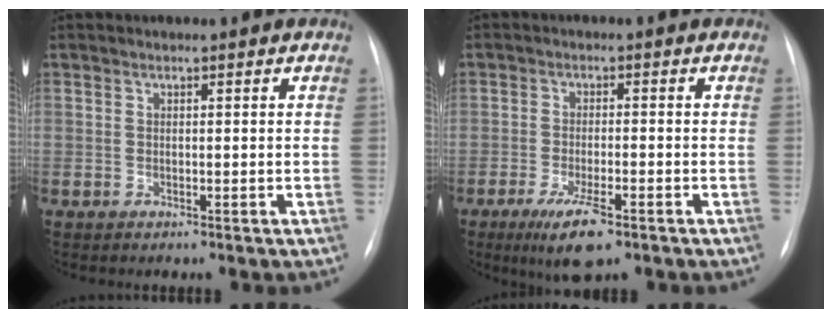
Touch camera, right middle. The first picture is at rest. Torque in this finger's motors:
{"motor_torque": [1.03, -1.11, 0.16, 0.07]}